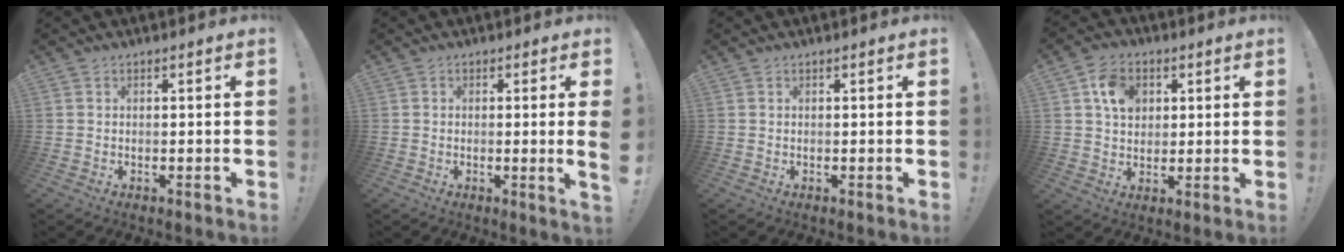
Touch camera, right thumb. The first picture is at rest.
{"total": 3.5, "force": [0.1, -0.8, 3.4], "torque": [-0.048, -0.010, 0.001]}
{"total": 0.0}
{"total": 9.4, "force": [3.4, 7.5, 4.4], "torque": [-0.057, -0.007, 0.065]}